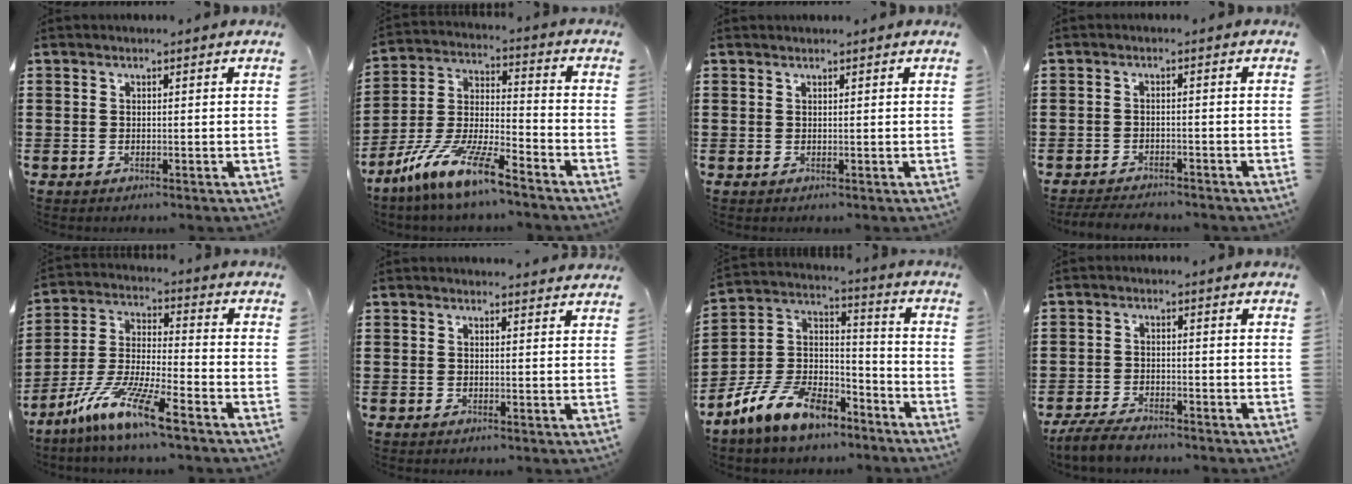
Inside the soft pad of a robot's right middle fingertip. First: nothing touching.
{"total": 11.4, "force": [-9.5, 0.8, 6.4], "torque": [-0.142, 0.005, -0.193]}
{"total": 0.0}
{"total": 3.1, "force": [-3.0, 0.5, 0.3], "torque": [-0.007, 0.002, -0.064]}
{"total": 11.0, "force": [-8.2, 0.6, 7.3], "torque": [-0.156, -0.003, -0.164]}
{"total": 0.9, "force": [0.8, 0.2, 0.1], "torque": [0.005, -0.002, 0.015]}
{"total": 11.4, "force": [-9.1, 4.2, 5.6], "torque": [-0.131, 0.025, -0.184]}
{"total": 4.2, "force": [-3.9, 1.1, 1.1], "torque": [-0.033, 0.001, -0.083]}